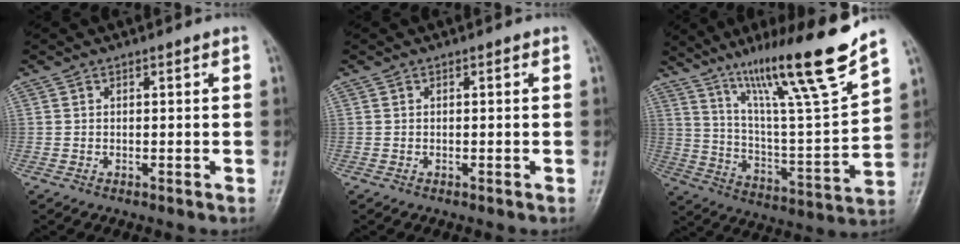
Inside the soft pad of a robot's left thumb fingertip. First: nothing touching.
{"total": 0.0}
{"total": 20.8, "force": [14.9, 0.5, 14.6], "torque": [-0.207, -0.077, 0.257]}